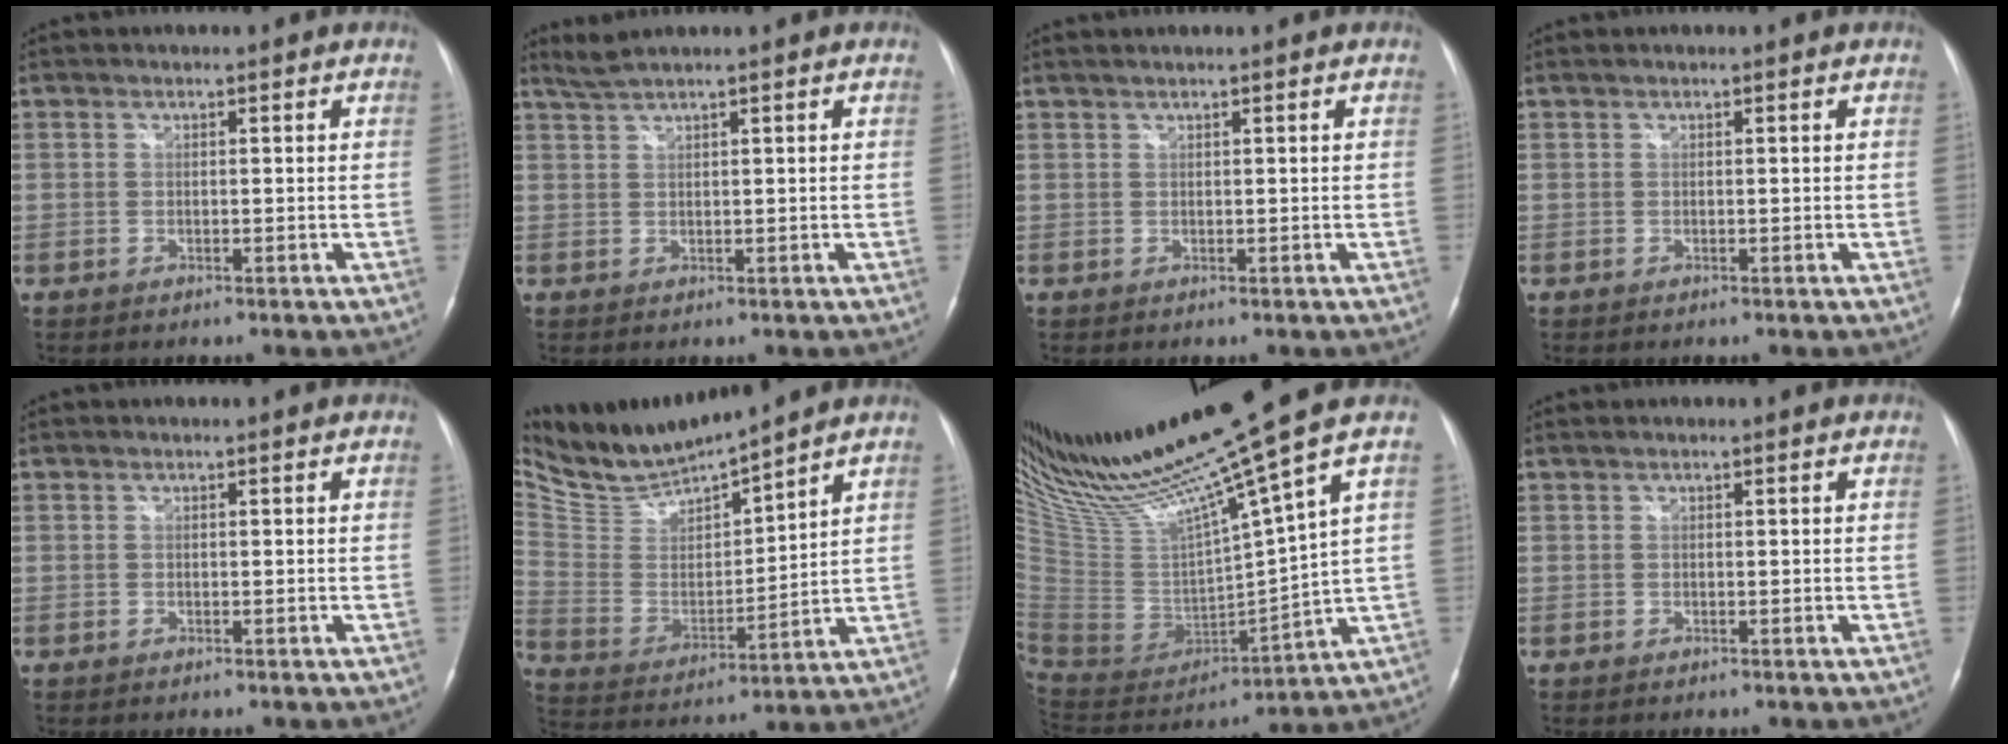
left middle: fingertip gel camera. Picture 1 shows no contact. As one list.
[{"total": 2.0, "force": [1.7, -0.6, 0.8], "torque": [-0.021, 0.012, 0.038]}, {"total": 1.7, "force": [1.3, -0.3, 1.0], "torque": [-0.021, 0.016, 0.028]}, {"total": 0.0}, {"total": 0.0}, {"total": 10.6, "force": [10.4, -0.2, 2.2], "torque": [-0.066, -0.007, 0.221]}, {"total": 21.7, "force": [17.0, -1.6, 13.4], "torque": [-0.237, -0.030, 0.325]}, {"total": 0.0}]